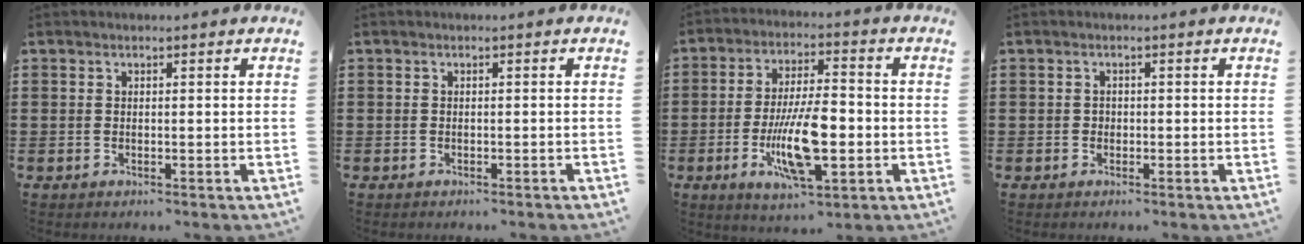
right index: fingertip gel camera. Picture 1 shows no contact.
{"total": 0.5, "force": [-0.5, 0.1, 0.0], "torque": [-0.001, -0.001, -0.011]}
{"total": 12.2, "force": [-3.0, 4.2, 11.0], "torque": [-0.208, -0.010, -0.052]}
{"total": 0.8, "force": [-0.2, 0.7, 0.2], "torque": [-0.007, 0.002, -0.004]}